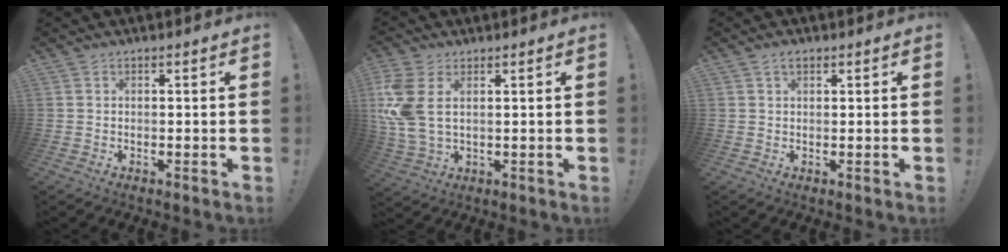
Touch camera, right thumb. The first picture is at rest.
{"total": 10.4, "force": [3.0, 5.8, 8.2], "torque": [-0.176, -0.011, 0.060]}
{"total": 1.9, "force": [1.1, 0.9, 1.2], "torque": [-0.018, -0.001, 0.018]}